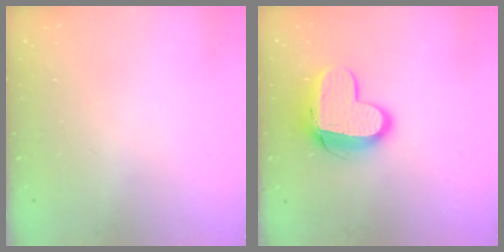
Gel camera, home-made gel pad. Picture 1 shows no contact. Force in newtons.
{"total": 12.1, "press": 12.0, "slide": 1.2}